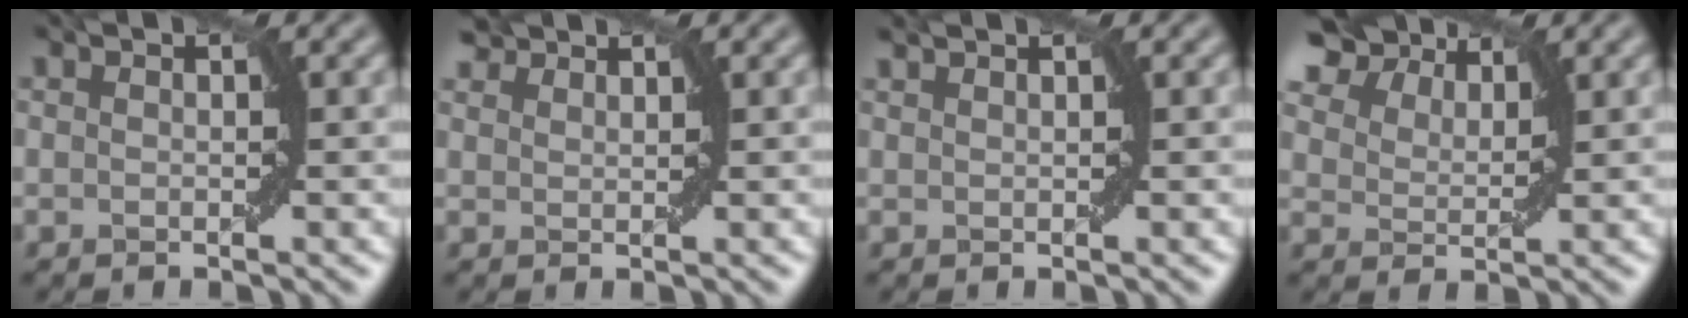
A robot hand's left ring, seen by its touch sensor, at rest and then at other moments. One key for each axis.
{"total": 1.9, "fx": 1.8, "fy": 0.4, "fz": 0.3, "tx": -0.006, "ty": 0.007, "tz": 0.034}
{"total": 0.8, "fx": 0.7, "fy": -0.1, "fz": 0.3, "tx": -0.006, "ty": 0.002, "tz": 0.010}
{"total": 7.1, "fx": 5.8, "fy": 3.1, "fz": 2.9, "tx": -0.081, "ty": 0.008, "tz": 0.102}